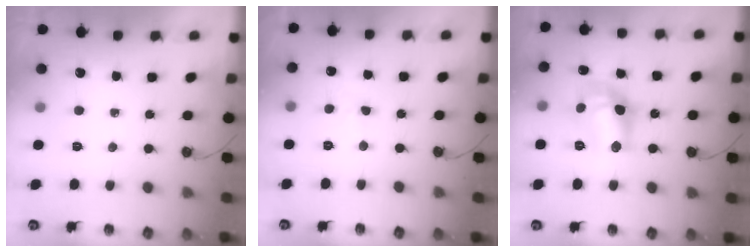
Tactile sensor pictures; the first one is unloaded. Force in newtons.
{"total": 2.1, "press": 2.0, "slide": 0.3}
{"total": 13.7, "press": 13.7, "slide": 0.8}